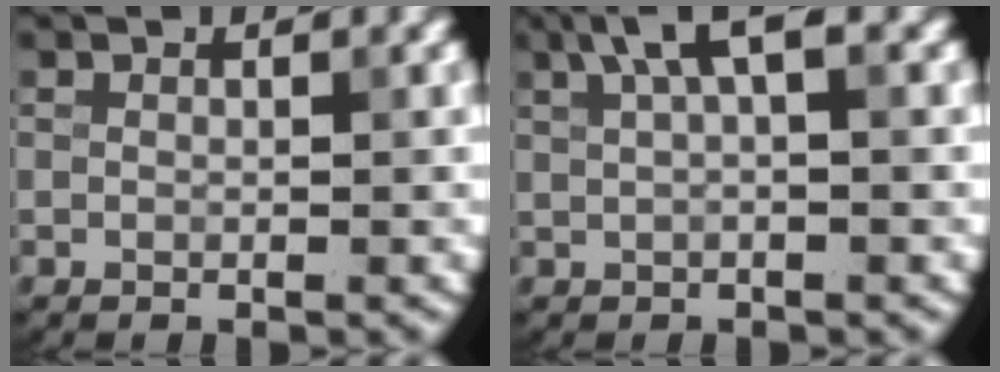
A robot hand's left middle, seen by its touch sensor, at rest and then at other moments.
{"total": 3.3, "force": [1.5, 0.8, 2.8], "torque": [-0.047, 0.008, 0.026]}